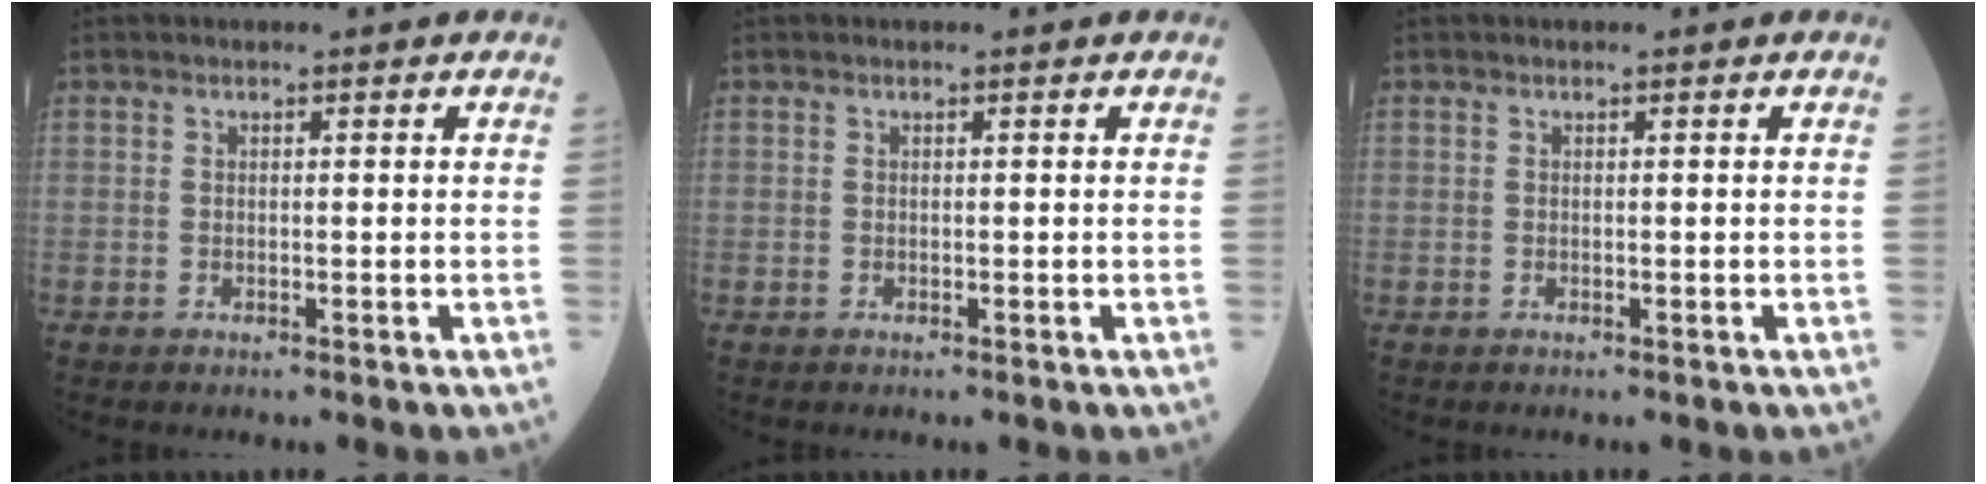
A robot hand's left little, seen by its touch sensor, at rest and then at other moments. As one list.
[{"total": 0.0}, {"total": 0.0}]